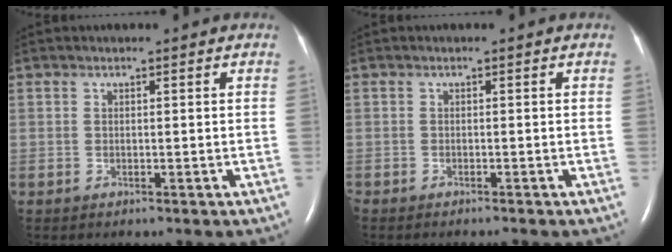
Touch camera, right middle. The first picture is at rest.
{"total": 1.1, "force": [-1.1, 0.0, 0.3], "torque": [-0.006, -0.002, -0.015]}